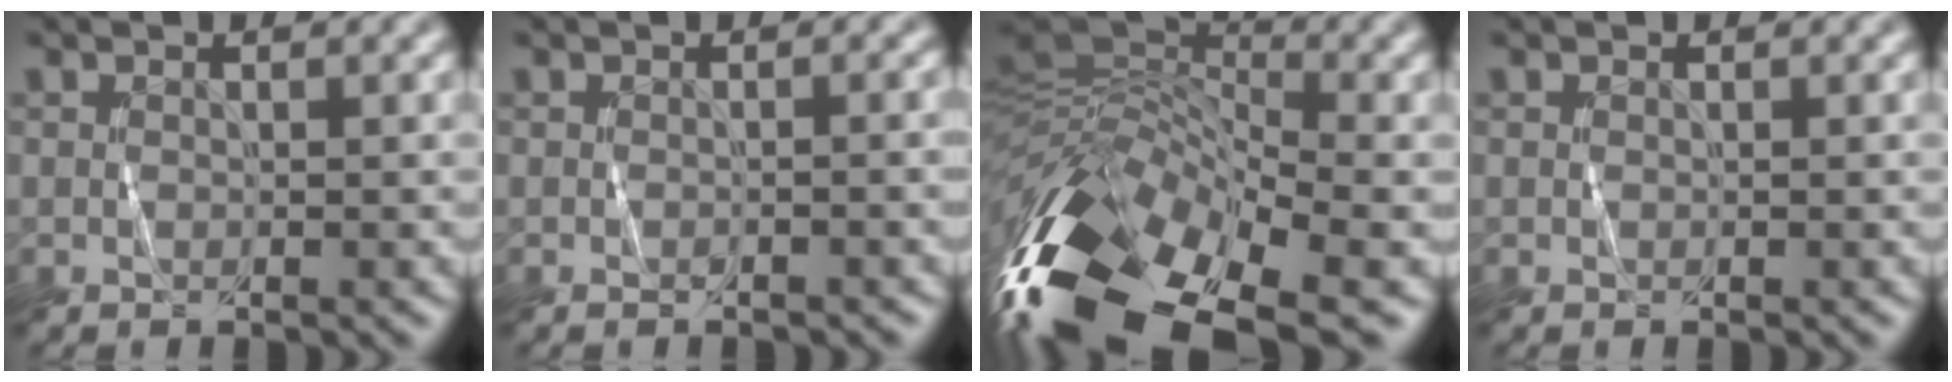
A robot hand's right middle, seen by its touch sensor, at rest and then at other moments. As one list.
[{"total": 1.8, "force": [-0.5, 0.5, 1.7], "torque": [-0.016, 0.001, -0.008]}, {"total": 16.7, "force": [-9.0, 8.0, 11.7], "torque": [-0.276, 0.001, -0.163]}, {"total": 0.0}]